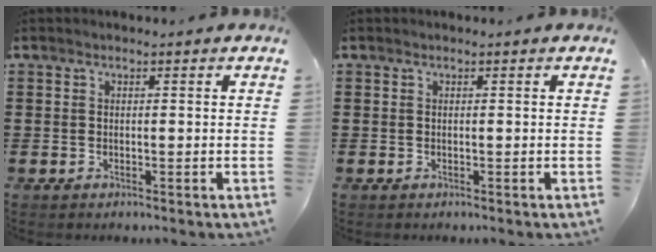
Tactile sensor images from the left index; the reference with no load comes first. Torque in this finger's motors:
{"motor_torque": [-0.03, 0.01, 0.00, -0.01]}